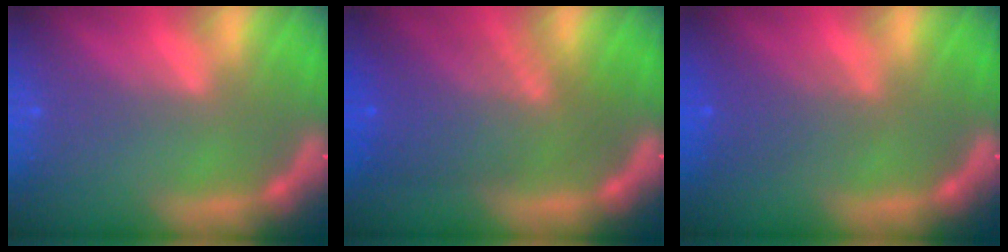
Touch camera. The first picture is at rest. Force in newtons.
{"total": 7.5}
{"total": 3.0}